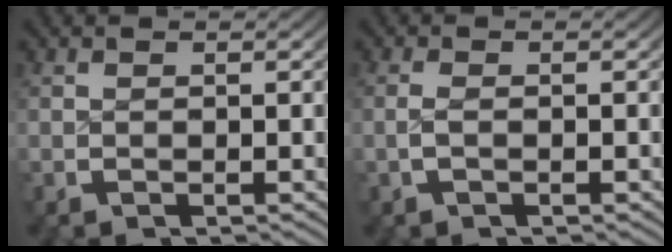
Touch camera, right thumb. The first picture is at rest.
{"total": 0.9, "force": [-0.3, 0.3, 0.7], "torque": [-0.025, -0.006, -0.005]}